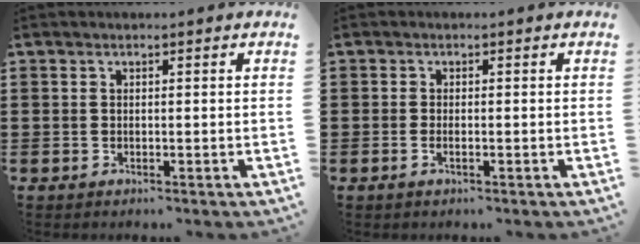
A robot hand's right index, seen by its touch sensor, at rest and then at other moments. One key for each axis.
{"total": 0.8, "fx": -0.4, "fy": 0.2, "fz": 0.7, "tx": -0.015, "ty": -0.003, "tz": -0.007}